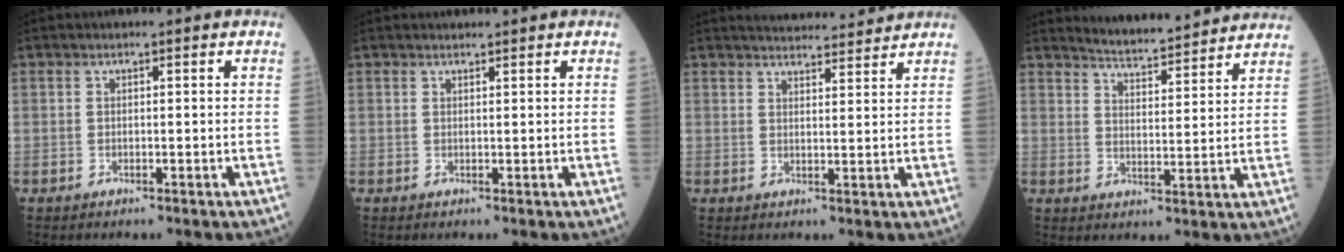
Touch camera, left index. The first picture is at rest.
{"total": 0.8, "force": [0.8, 0.0, 0.1], "torque": [-0.009, 0.004, 0.014]}
{"total": 9.7, "force": [9.3, 0.9, 2.4], "torque": [-0.035, 0.013, 0.125]}
{"total": 10.6, "force": [10.2, 0.5, 2.6], "torque": [-0.046, 0.007, 0.139]}